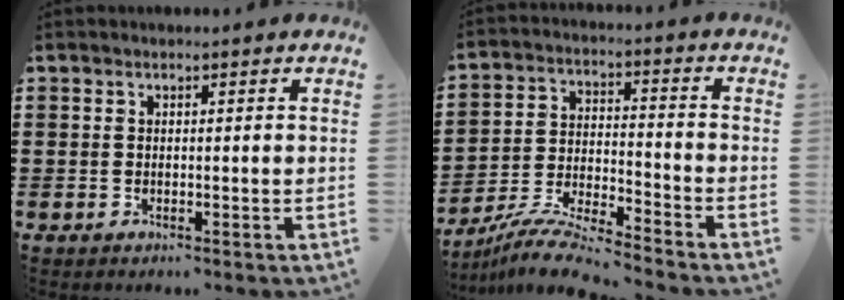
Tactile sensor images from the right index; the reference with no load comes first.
{"total": 8.5, "force": [-8.1, -0.1, 2.5], "torque": [-0.062, 0.001, -0.162]}